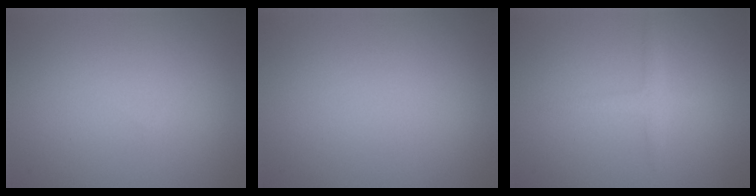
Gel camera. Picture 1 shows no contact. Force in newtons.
{"total": 0.0}
{"total": 1.5, "press": 1.5, "slide": 0.1}